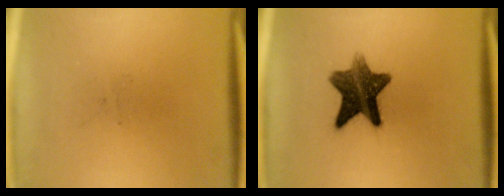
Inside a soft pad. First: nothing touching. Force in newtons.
{"total": 10.5}